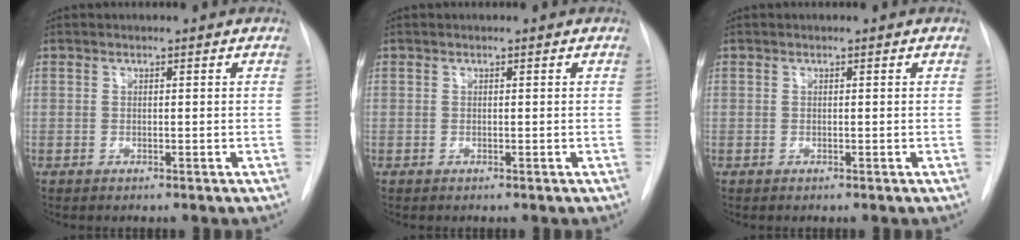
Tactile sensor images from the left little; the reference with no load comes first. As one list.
[{"total": 0.0}, {"total": 0.0}]